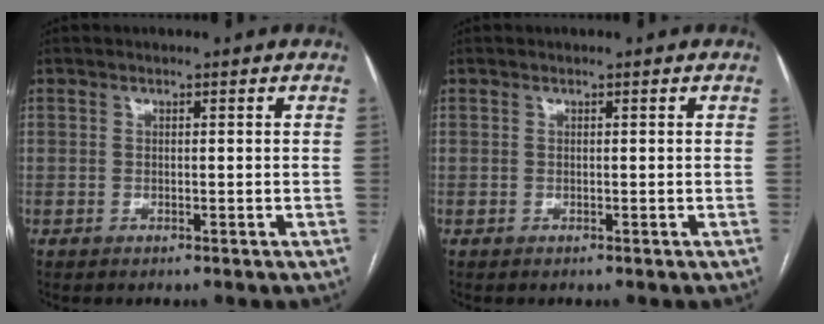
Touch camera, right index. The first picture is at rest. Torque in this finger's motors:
{"motor_torque": [0.00, 0.00, 0.00, 0.00]}